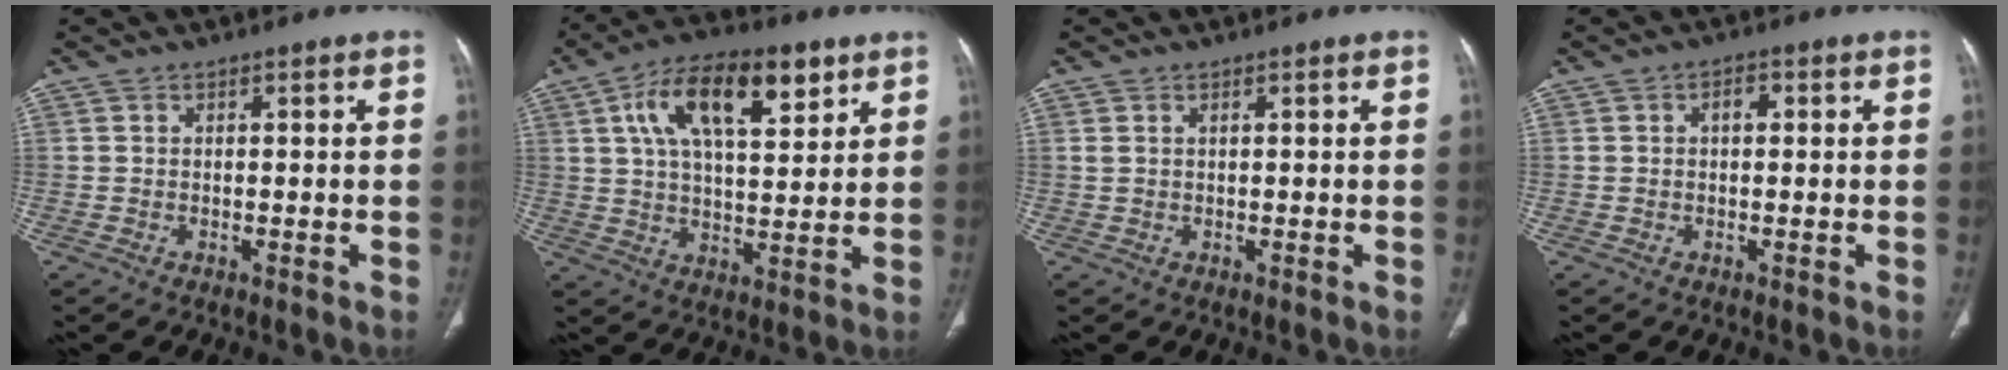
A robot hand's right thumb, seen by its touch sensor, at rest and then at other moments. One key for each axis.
{"total": 16.8, "fx": 7.5, "fy": 7.5, "fz": 13.0, "tx": -0.192, "ty": -0.009, "tz": 0.124}
{"total": 1.0, "fx": 0.5, "fy": 0.5, "fz": 0.8, "tx": -0.021, "ty": 0.010, "tz": 0.016}
{"total": 2.2, "fx": 0.4, "fy": 1.2, "fz": 1.8, "tx": -0.026, "ty": 0.009, "tz": 0.005}